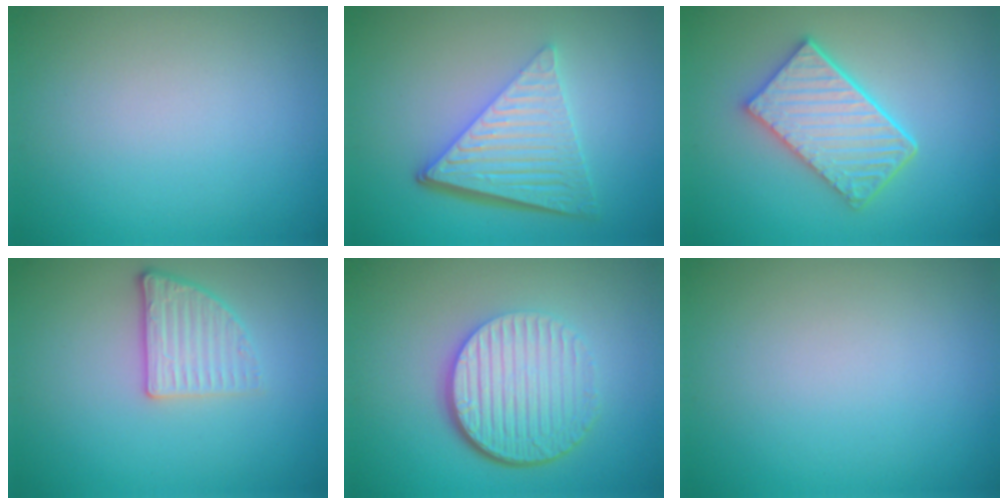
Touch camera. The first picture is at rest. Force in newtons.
{"total": 6.5, "press": 4.3, "slide": 4.9}
{"total": 5.2, "press": 4.3, "slide": 3.0}
{"total": 2.6, "press": 2.3, "slide": 1.2}
{"total": 6.4, "press": 4.4, "slide": 4.7}
{"total": 0.0}